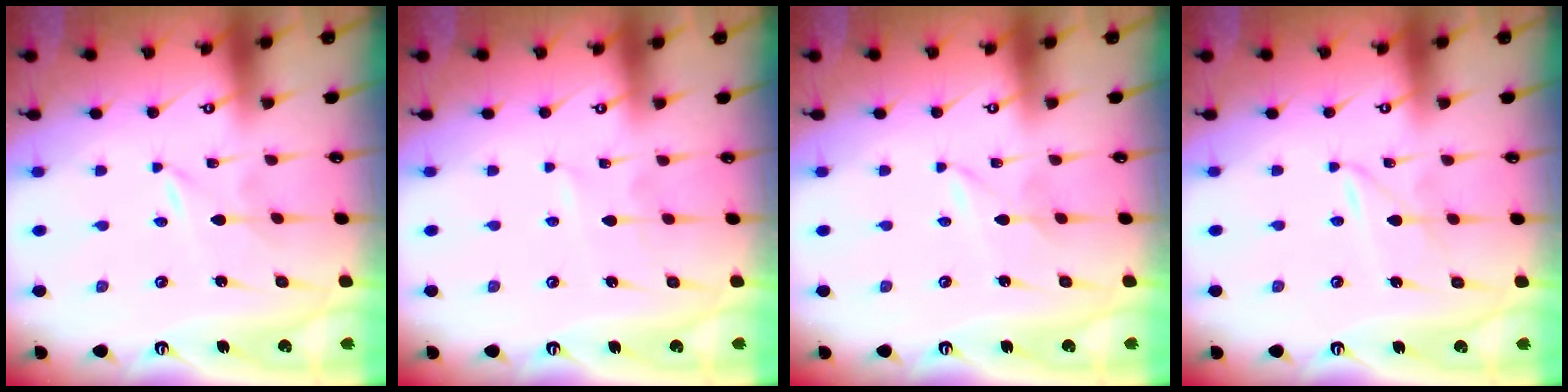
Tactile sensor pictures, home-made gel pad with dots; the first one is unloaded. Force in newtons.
{"total": 2.2, "press": 2.2, "slide": 0.3}
{"total": 1.2, "press": 1.2, "slide": 0.1}
{"total": 2.2, "press": 2.2, "slide": 0.1}